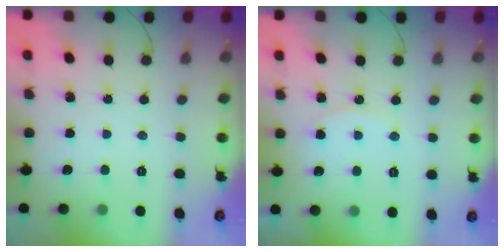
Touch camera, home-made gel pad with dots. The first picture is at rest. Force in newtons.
{"total": 6.1, "press": 6.1, "slide": 0.4}